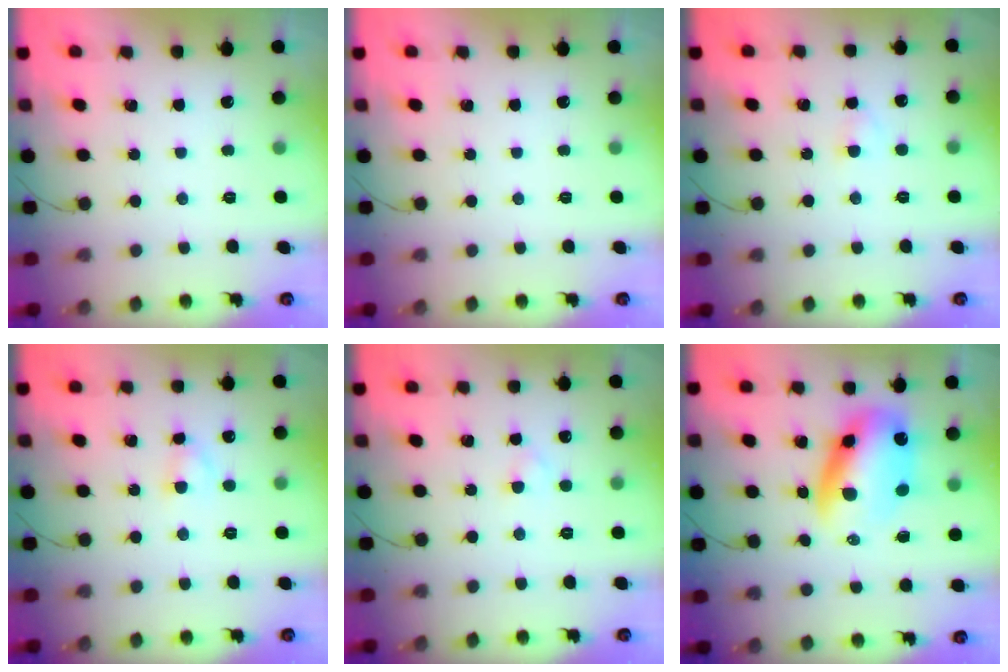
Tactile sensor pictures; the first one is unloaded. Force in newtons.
{"total": 0.0}
{"total": 2.0, "press": 1.7, "slide": 1.0}
{"total": 2.6, "press": 2.3, "slide": 1.2}
{"total": 1.7, "press": 1.5, "slide": 0.9}
{"total": 12.7, "press": 12.4, "slide": 3.1}